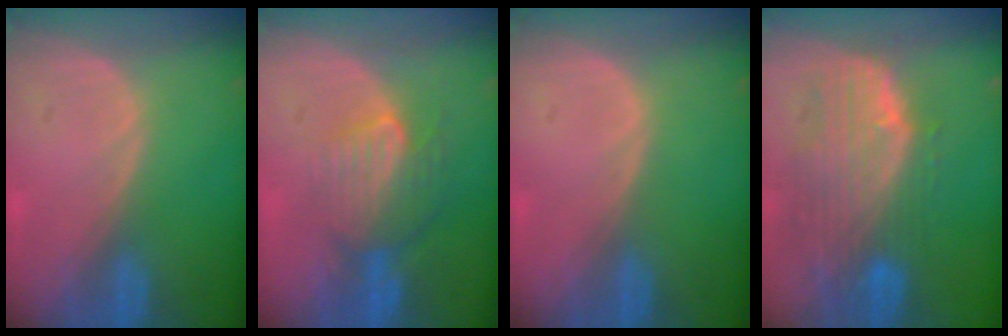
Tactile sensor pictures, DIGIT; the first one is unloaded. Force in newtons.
{"total": 7.9, "press": 7.3, "slide": 3.0}
{"total": 0.0}
{"total": 10.7, "press": 9.2, "slide": 5.5}